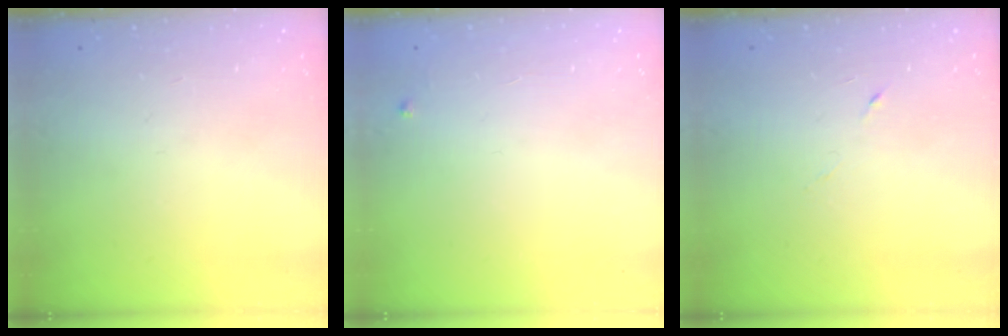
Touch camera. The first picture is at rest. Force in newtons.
{"total": 3.1, "press": 3.1, "slide": 0.5}
{"total": 3.1, "press": 3.0, "slide": 1.0}